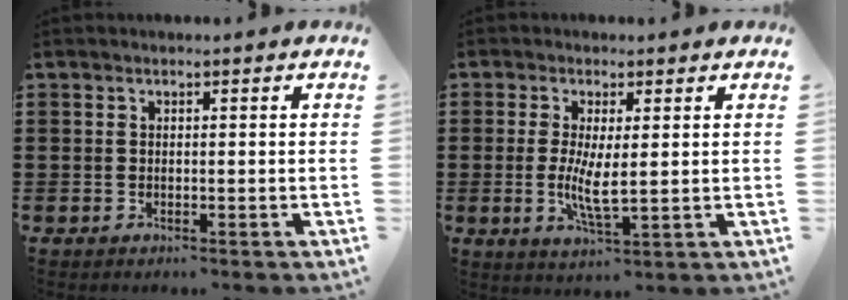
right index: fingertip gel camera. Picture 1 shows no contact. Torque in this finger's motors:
{"motor_torque": [0.47, 1.65, -0.04, 0.01]}